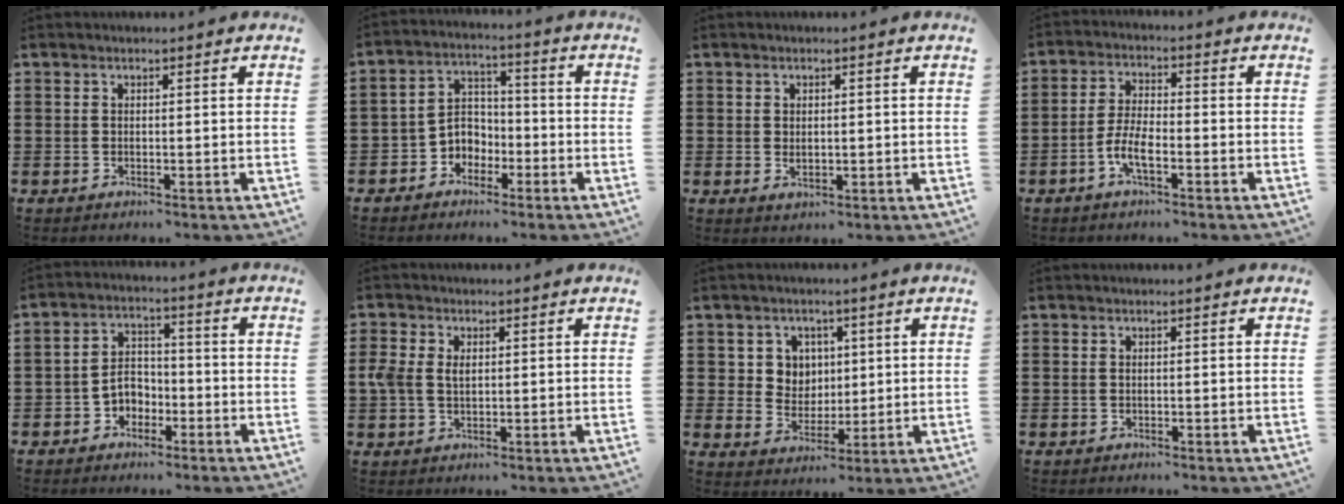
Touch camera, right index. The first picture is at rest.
{"total": 4.1, "force": [-2.6, 3.0, 0.8], "torque": [-0.029, 0.005, -0.057]}
{"total": 1.1, "force": [0.2, 0.8, 0.7], "torque": [-0.015, 0.007, 0.002]}
{"total": 5.2, "force": [-2.6, 1.2, 4.4], "torque": [-0.109, -0.010, -0.055]}
{"total": 4.0, "force": [-2.0, 2.9, 1.9], "torque": [-0.043, 0.006, -0.039]}
{"total": 3.3, "force": [0.4, 2.3, 2.3], "torque": [-0.065, 0.004, 0.000]}
{"total": 5.3, "force": [1.9, 4.9, 1.1], "torque": [-0.038, 0.014, 0.032]}
{"total": 0.0}